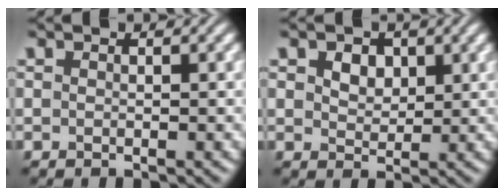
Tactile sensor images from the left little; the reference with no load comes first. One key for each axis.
{"total": 2.5, "fx": 1.2, "fy": 1.7, "fz": 1.4, "tx": -0.029, "ty": 0.004, "tz": 0.012}